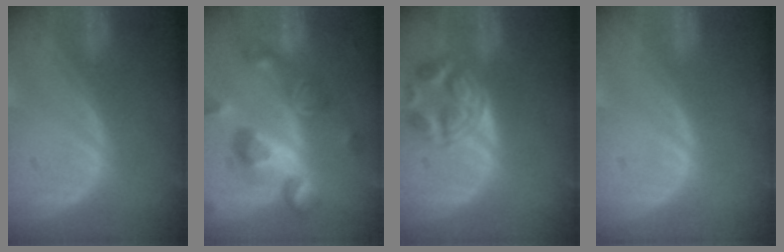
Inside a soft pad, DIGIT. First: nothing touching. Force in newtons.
{"total": 10.5, "press": 9.4, "slide": 4.7}
{"total": 5.4, "press": 5.4, "slide": 0.5}
{"total": 0.5, "press": 0.0, "slide": 0.5}